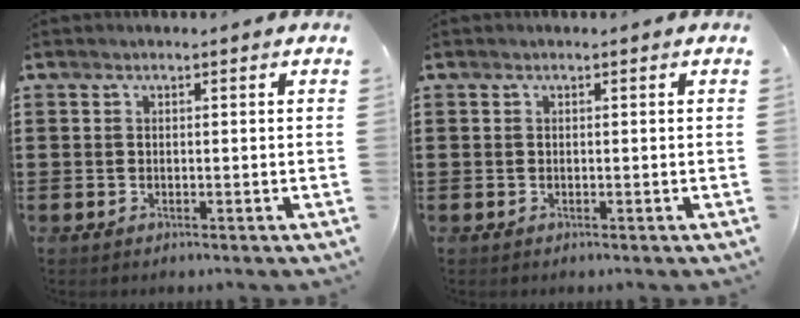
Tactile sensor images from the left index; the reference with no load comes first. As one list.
[{"total": 0.0}]